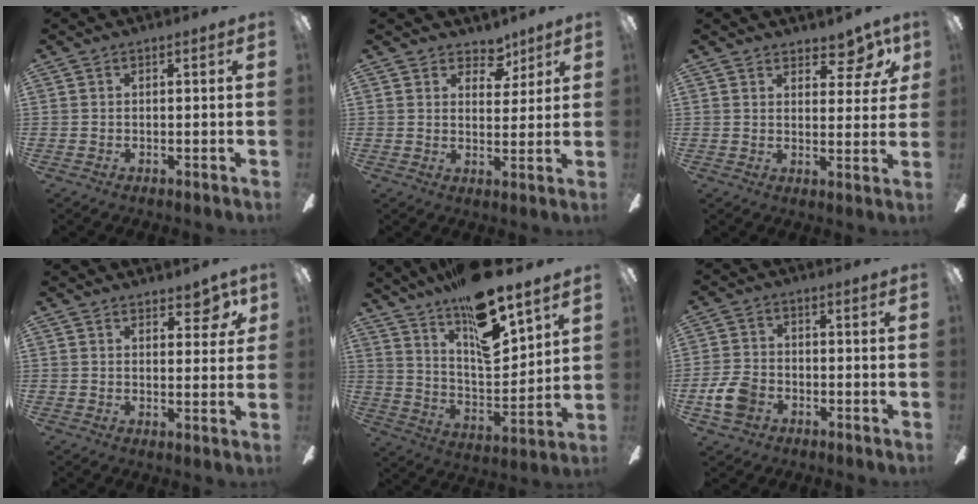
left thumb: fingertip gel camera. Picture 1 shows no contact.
{"total": 6.0, "force": [4.5, 3.6, 1.6], "torque": [-0.008, -0.025, 0.077]}
{"total": 7.5, "force": [5.6, 3.4, 3.7], "torque": [-0.038, -0.035, 0.097]}
{"total": 5.7, "force": [4.1, 2.7, 2.9], "torque": [-0.018, -0.022, 0.066]}
{"total": 17.7, "force": [13.8, 4.3, 10.2], "torque": [-0.177, -0.097, 0.235]}
{"total": 7.5, "force": [-3.1, 5.4, 4.3], "torque": [-0.105, 0.015, -0.061]}